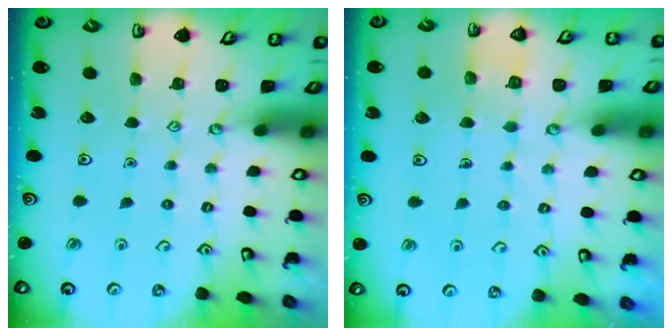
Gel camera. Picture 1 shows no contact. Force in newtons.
{"total": 2.8, "press": 2.8, "slide": 0.3}